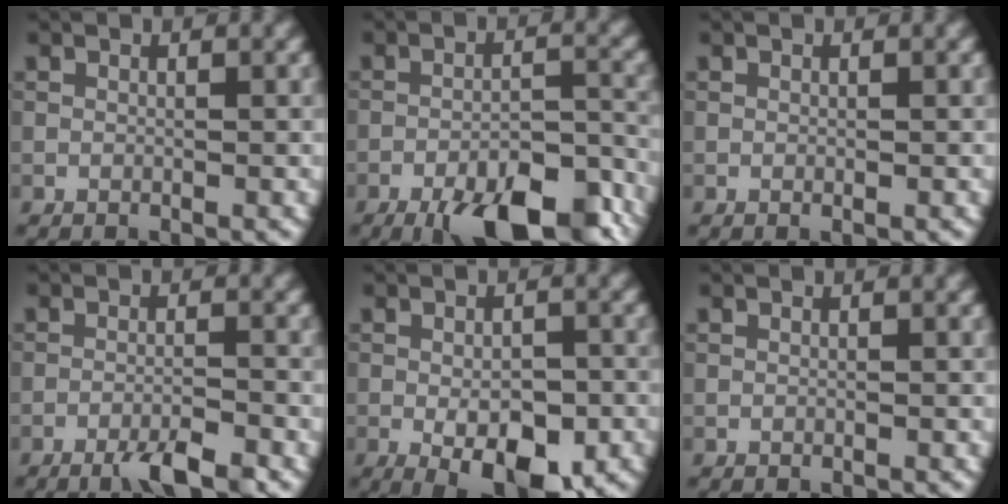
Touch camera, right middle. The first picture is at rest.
{"total": 11.5, "force": [-8.1, 3.9, 7.1], "torque": [-0.107, -0.020, -0.112]}
{"total": 0.0}
{"total": 3.6, "force": [-2.6, 0.4, 2.5], "torque": [-0.047, 0.000, -0.048]}
{"total": 6.9, "force": [-2.7, 2.9, 5.6], "torque": [-0.084, -0.008, -0.037]}
{"total": 0.0}